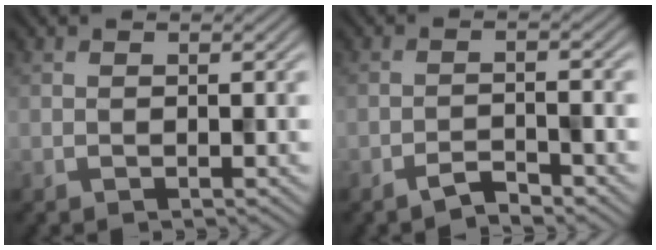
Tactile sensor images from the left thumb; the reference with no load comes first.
{"total": 2.3, "force": [-1.9, 0.3, 1.2], "torque": [-0.020, 0.007, -0.042]}